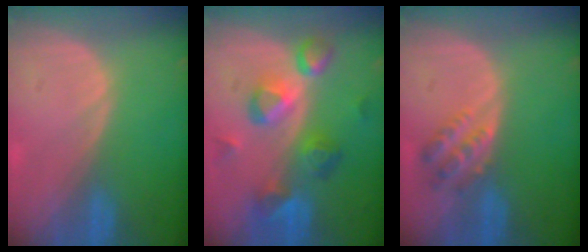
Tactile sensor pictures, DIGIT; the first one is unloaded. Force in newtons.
{"total": 9.4, "press": 8.1, "slide": 4.6}
{"total": 4.4, "press": 3.9, "slide": 2.0}